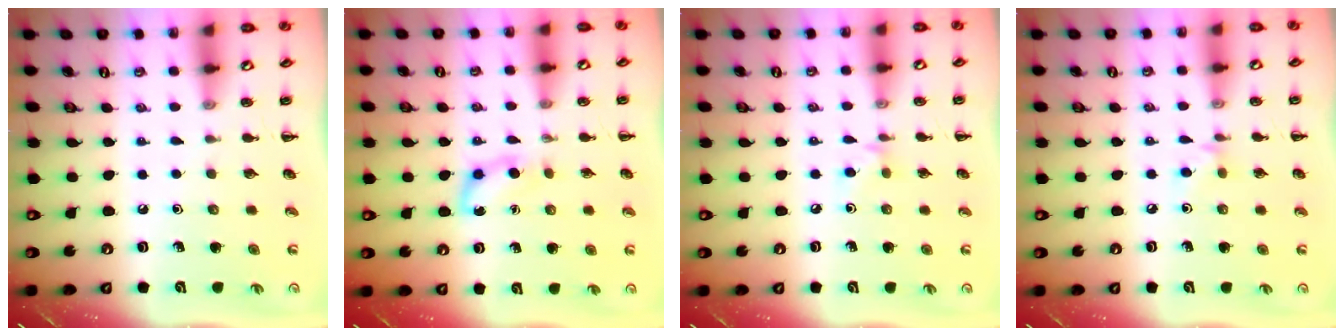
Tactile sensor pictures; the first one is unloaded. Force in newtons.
{"total": 4.9, "press": 4.6, "slide": 1.6}
{"total": 4.6, "press": 4.3, "slide": 1.5}
{"total": 4.6, "press": 4.3, "slide": 1.5}